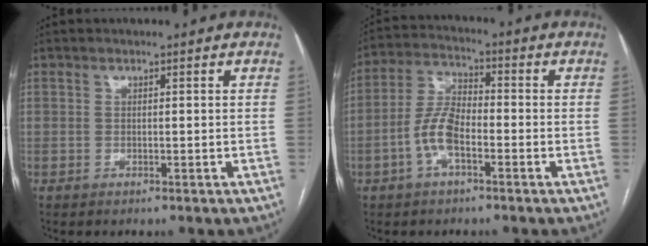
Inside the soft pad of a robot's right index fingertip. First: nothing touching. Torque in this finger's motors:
{"motor_torque": [0.19, -0.16, 0.15, 0.06]}